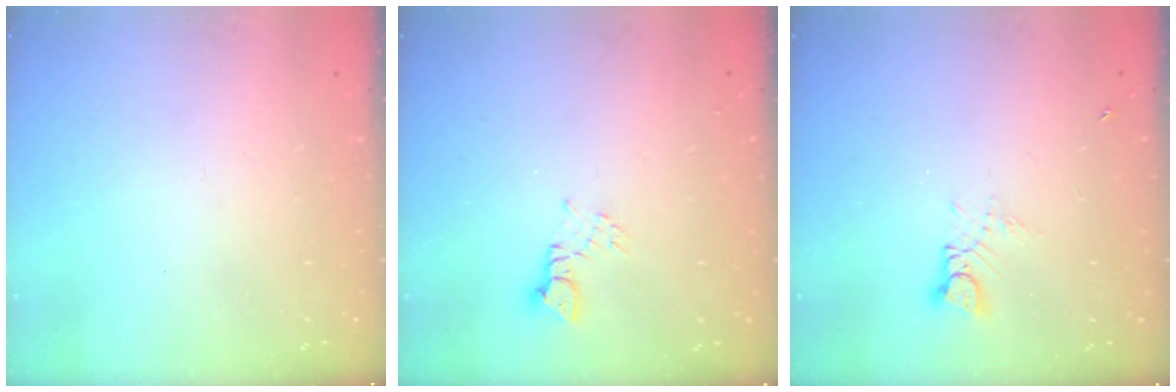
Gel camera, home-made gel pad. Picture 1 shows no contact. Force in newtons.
{"total": 2.2, "press": 2.2, "slide": 0.1}
{"total": 2.8, "press": 2.8, "slide": 0.4}